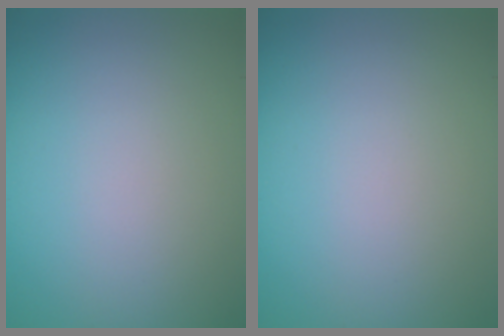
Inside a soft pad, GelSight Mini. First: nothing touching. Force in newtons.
{"total": 0.0}